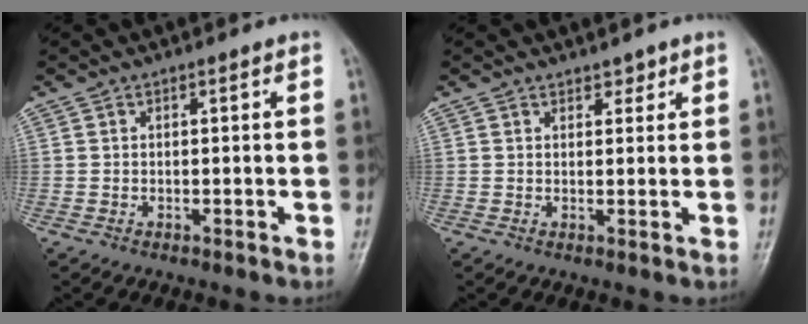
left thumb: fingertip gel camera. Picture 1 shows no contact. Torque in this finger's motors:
{"motor_torque": [-0.33, 0.05, -0.30, -0.15, 0.01]}